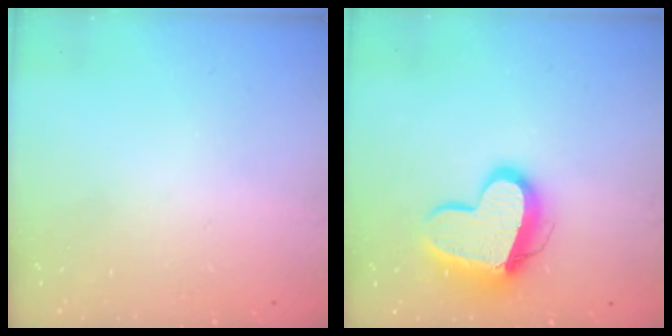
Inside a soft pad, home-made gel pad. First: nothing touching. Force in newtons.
{"total": 14.7, "press": 14.6, "slide": 1.3}